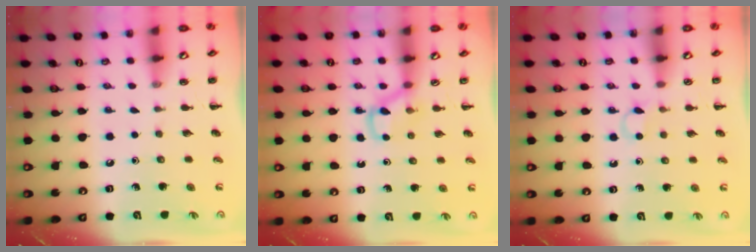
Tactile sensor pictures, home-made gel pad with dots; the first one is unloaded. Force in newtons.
{"total": 5.1, "press": 4.8, "slide": 1.7}
{"total": 3.1, "press": 2.9, "slide": 1.0}